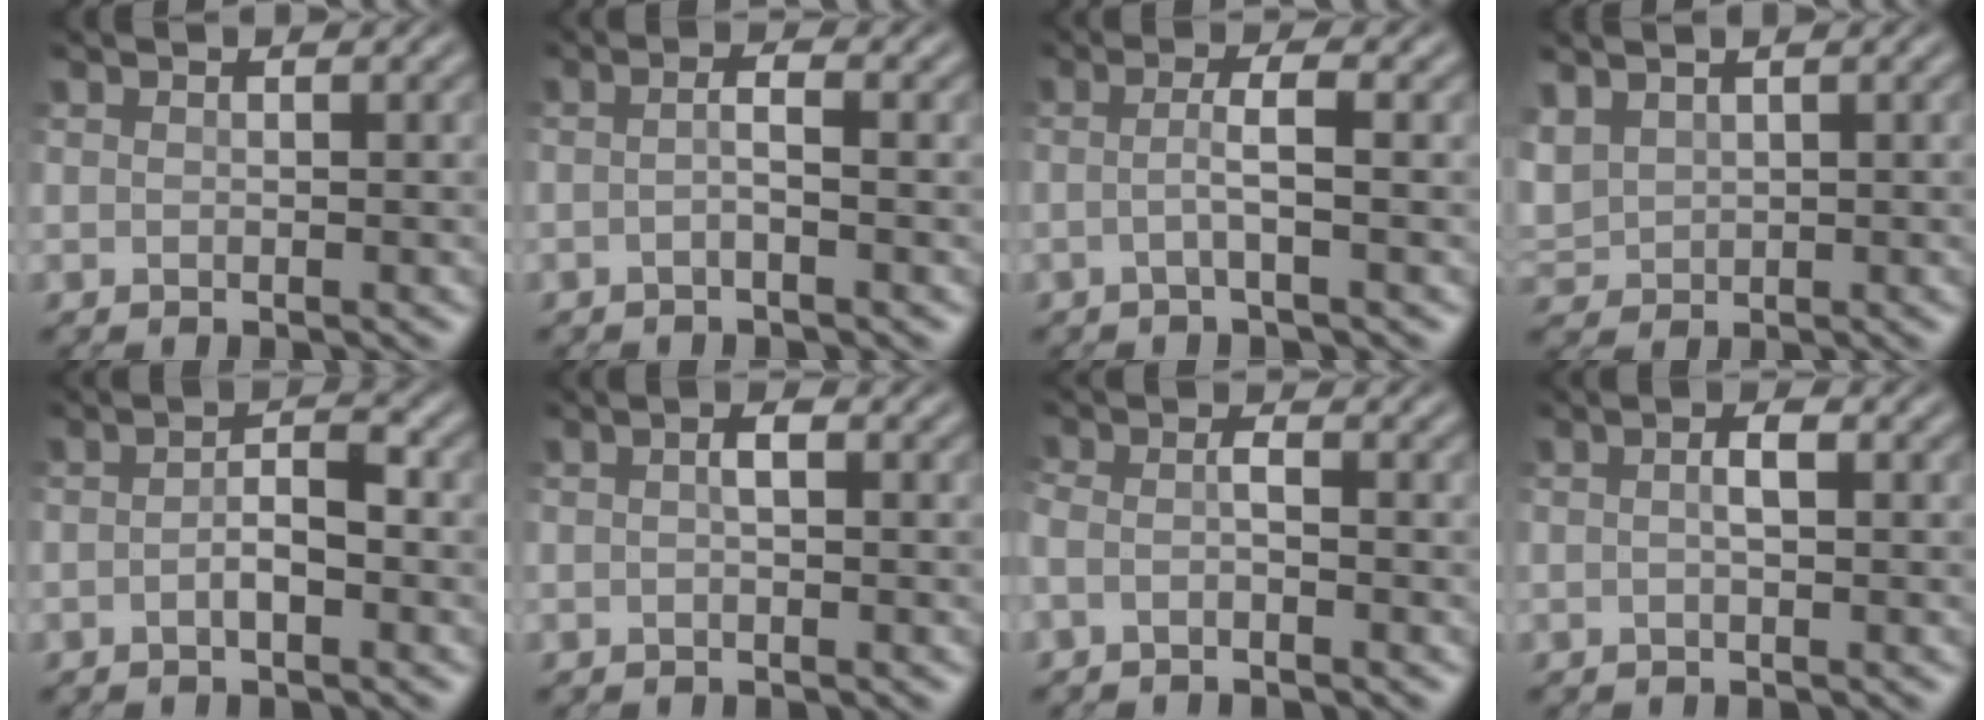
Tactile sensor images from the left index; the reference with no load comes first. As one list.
[{"total": 1.7, "force": [-0.5, 0.3, 1.6], "torque": [-0.030, 0.001, -0.017]}, {"total": 2.5, "force": [-0.5, 0.4, 2.4], "torque": [-0.046, 0.000, -0.017]}, {"total": 2.7, "force": [1.4, 1.8, 1.4], "torque": [-0.045, 0.006, 0.029]}, {"total": 2.6, "force": [-1.0, 0.8, 2.3], "torque": [-0.045, 0.003, -0.024]}, {"total": 1.3, "force": [-0.2, 0.4, 1.2], "torque": [-0.024, 0.003, -0.008]}, {"total": 1.8, "force": [-1.1, 0.5, 1.3], "torque": [-0.032, 0.000, -0.028]}, {"total": 1.7, "force": [-0.2, 0.5, 1.6], "torque": [-0.023, -0.004, -0.007]}]